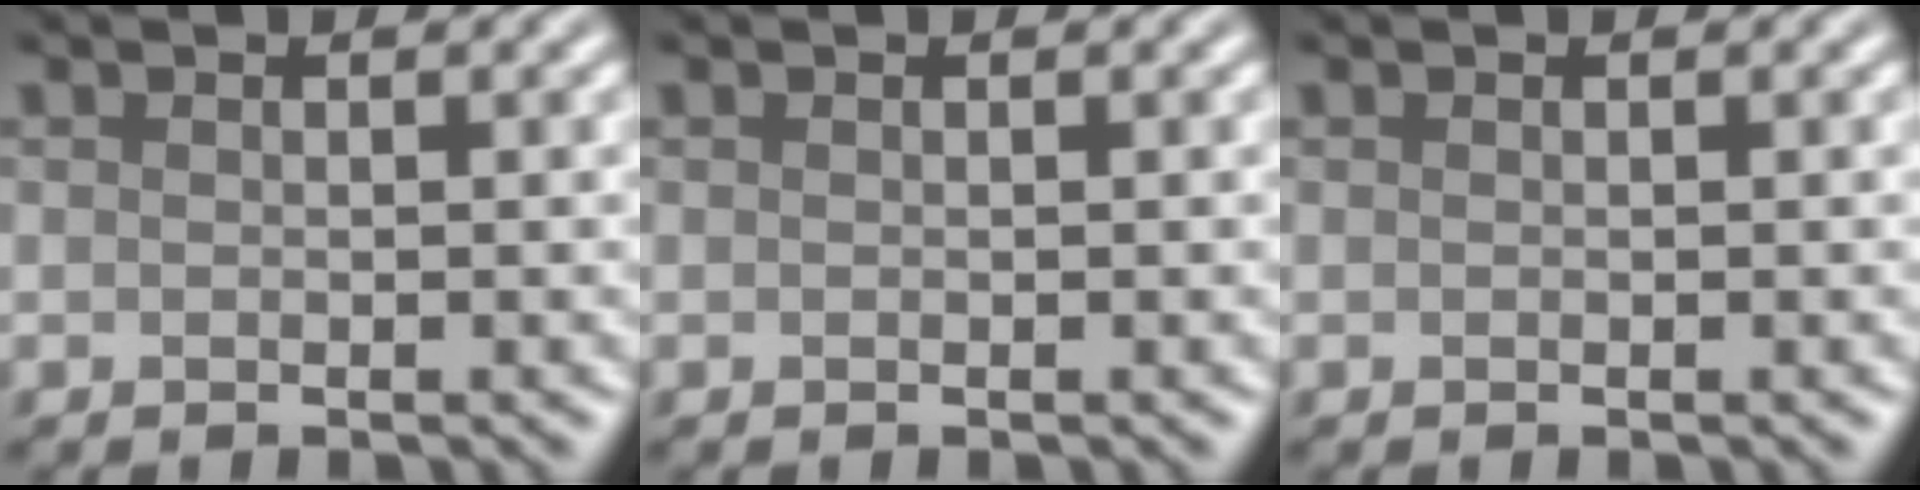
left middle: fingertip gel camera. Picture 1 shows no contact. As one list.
[{"total": 0.0}, {"total": 0.0}]